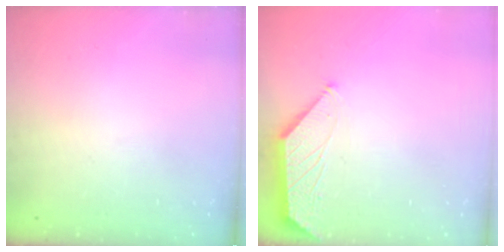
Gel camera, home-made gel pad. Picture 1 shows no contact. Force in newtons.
{"total": 1.2, "press": 1.2, "slide": 0.3}